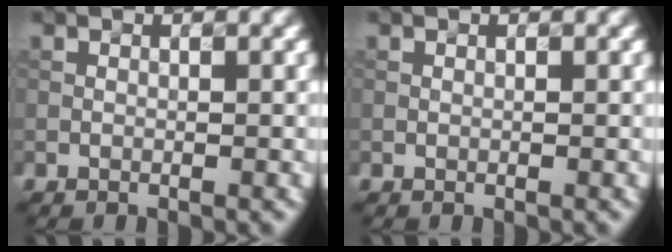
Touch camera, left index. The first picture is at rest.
{"total": 0.0}